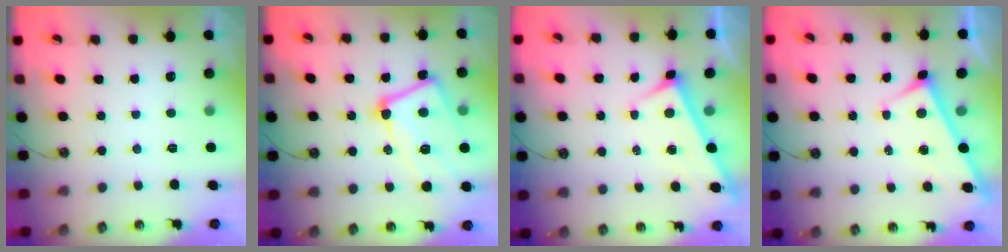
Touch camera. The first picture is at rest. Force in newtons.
{"total": 13.2, "press": 13.1, "slide": 1.5}
{"total": 3.7, "press": 3.7, "slide": 0.1}
{"total": 3.2, "press": 3.2, "slide": 0.3}